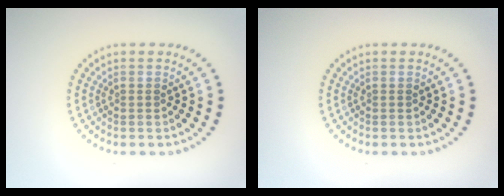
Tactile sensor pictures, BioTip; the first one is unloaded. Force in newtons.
{"total": 0.0}